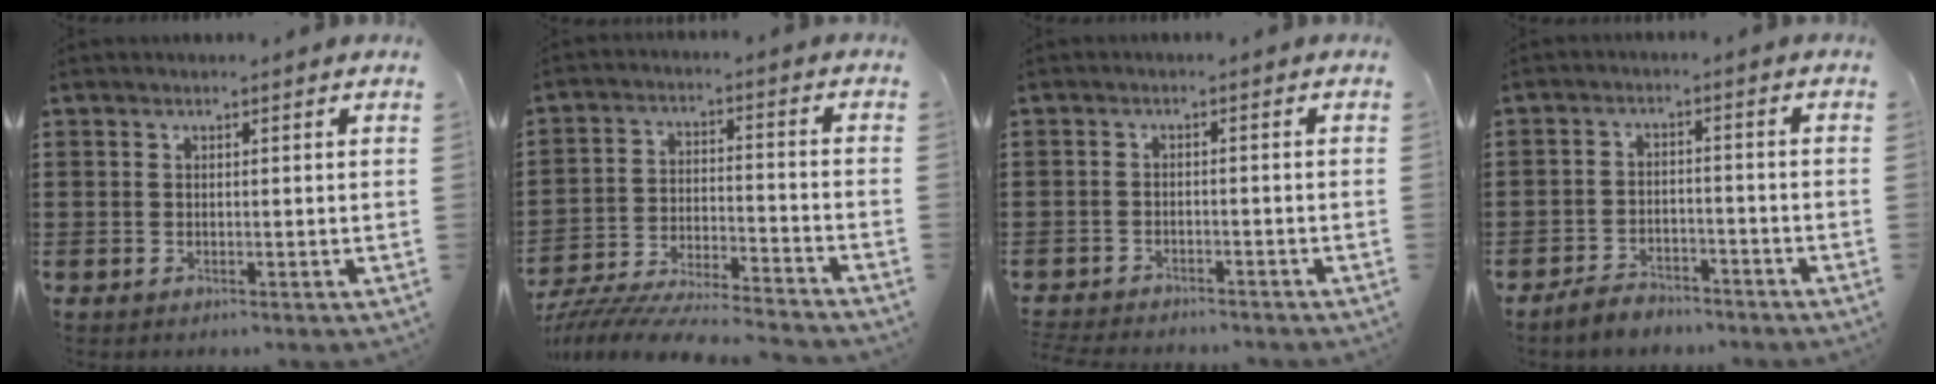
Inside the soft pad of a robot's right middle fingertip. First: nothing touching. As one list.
[{"total": 7.9, "force": [-7.7, 0.3, 1.7], "torque": [-0.035, 0.003, -0.154]}, {"total": 2.6, "force": [-2.6, 0.2, 0.0], "torque": [-0.005, -0.001, -0.056]}, {"total": 3.5, "force": [-3.4, 0.8, 0.5], "torque": [-0.012, 0.009, -0.070]}]